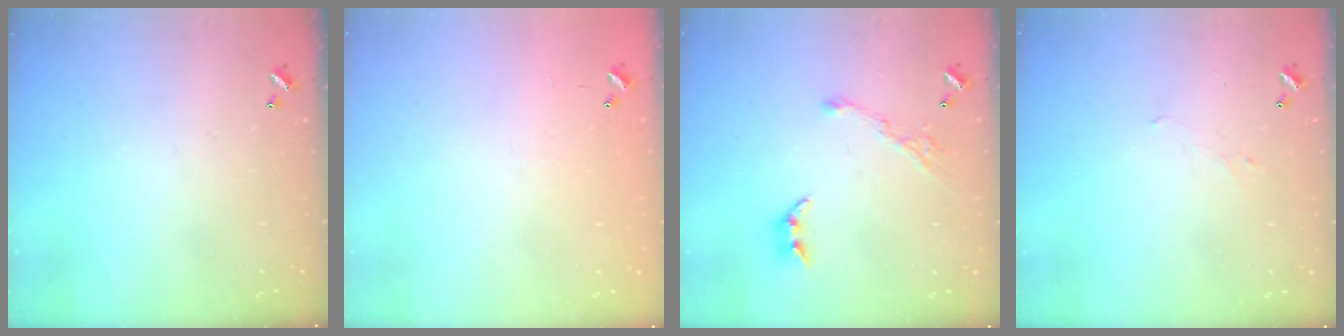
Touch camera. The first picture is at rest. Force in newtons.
{"total": 8.4, "press": 8.4, "slide": 0.6}
{"total": 7.9, "press": 7.9, "slide": 0.8}
{"total": 0.7, "press": 0.2, "slide": 0.7}